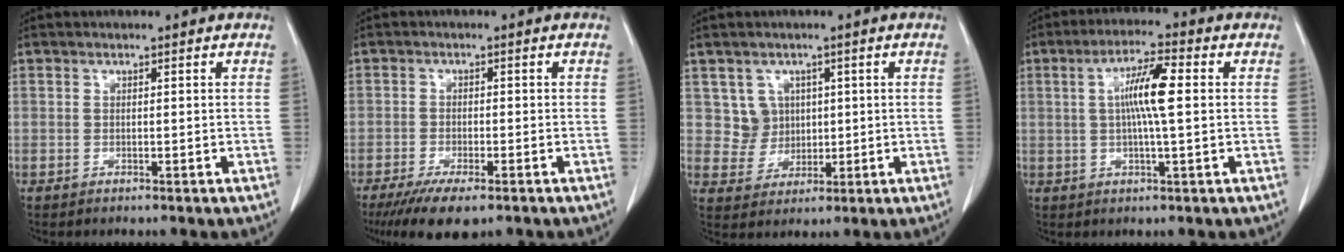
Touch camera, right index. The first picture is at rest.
{"total": 7.2, "force": [-5.0, 2.1, 4.8], "torque": [-0.080, -0.015, -0.081]}
{"total": 4.5, "force": [1.4, 4.3, 0.3], "torque": [-0.002, 0.011, 0.031]}
{"total": 7.4, "force": [0.9, 0.3, 7.3], "torque": [-0.137, 0.005, 0.012]}